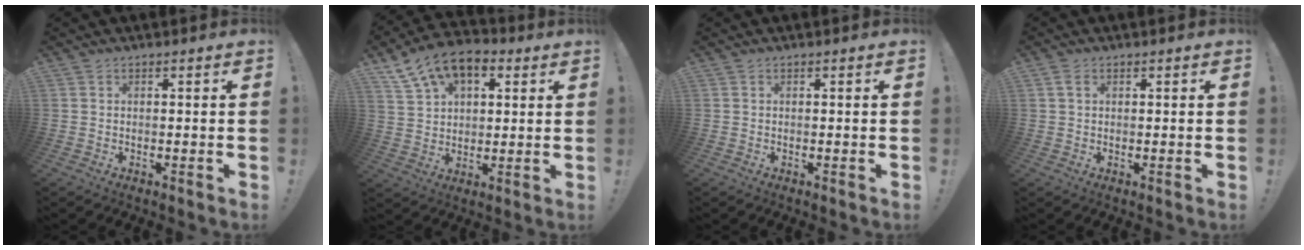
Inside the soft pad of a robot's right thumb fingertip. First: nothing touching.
{"total": 12.6, "force": [6.6, 8.0, 7.2], "torque": [-0.128, -0.025, 0.129]}
{"total": 0.0}
{"total": 1.5, "force": [0.7, 0.8, 1.1], "torque": [-0.018, 0.002, 0.011]}